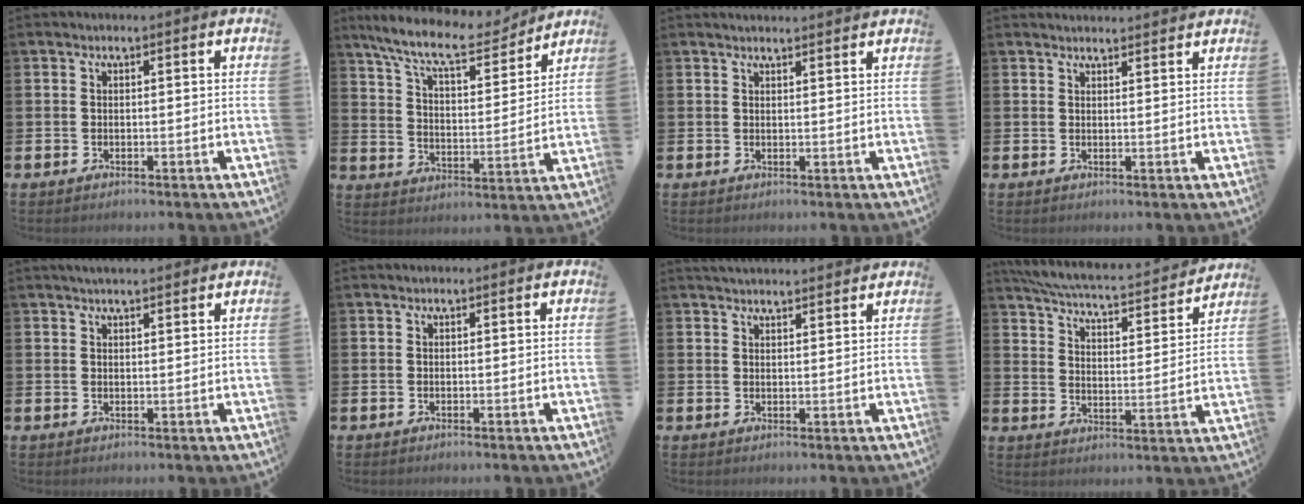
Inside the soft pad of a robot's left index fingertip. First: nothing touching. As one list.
[{"total": 10.6, "force": [9.5, 1.9, 4.2], "torque": [-0.115, -0.057, 0.163]}, {"total": 1.8, "force": [1.8, 0.1, 0.0], "torque": [0.008, -0.013, 0.030]}, {"total": 2.0, "force": [2.0, 0.1, -0.1], "torque": [0.006, -0.013, 0.034]}, {"total": 2.6, "force": [2.5, 0.2, 0.6], "torque": [-0.012, -0.006, 0.044]}, {"total": 0.0}, {"total": 3.0, "force": [3.0, 0.1, 0.2], "torque": [-0.010, -0.015, 0.055]}, {"total": 5.5, "force": [5.2, 0.7, 1.5], "torque": [-0.058, -0.043, 0.084]}]